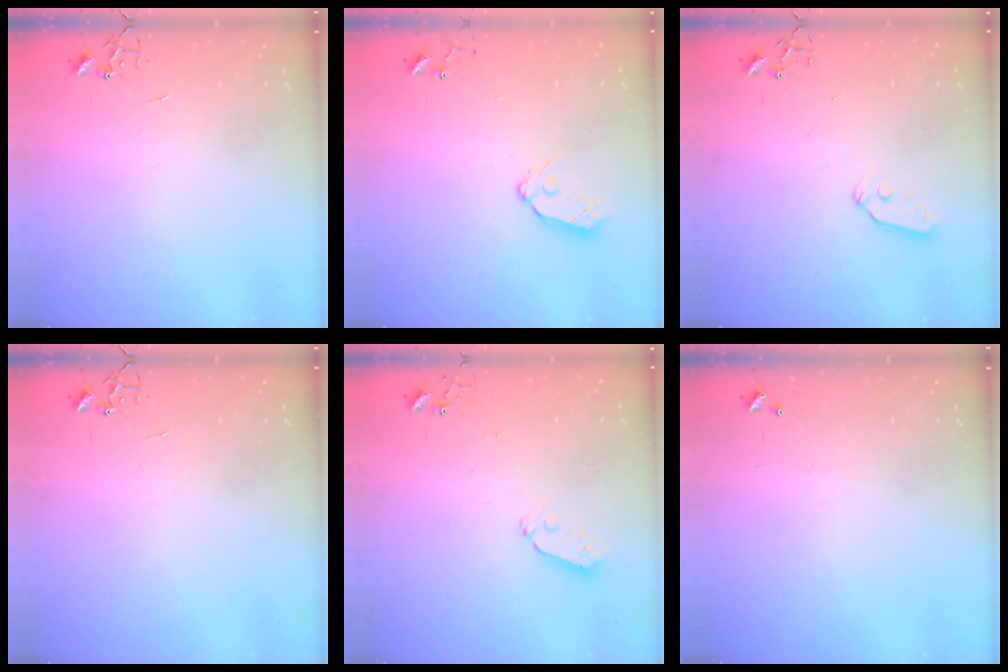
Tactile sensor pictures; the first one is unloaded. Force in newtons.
{"total": 8.4, "press": 8.4, "slide": 0.7}
{"total": 6.0, "press": 6.0, "slide": 0.2}
{"total": 0.0}
{"total": 4.1, "press": 4.1, "slide": 0.1}
{"total": 0.0}